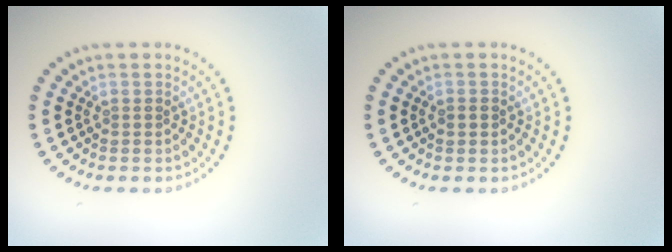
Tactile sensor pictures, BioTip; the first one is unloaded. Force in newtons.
{"total": 1.3, "press": 1.3, "slide": 0.1}